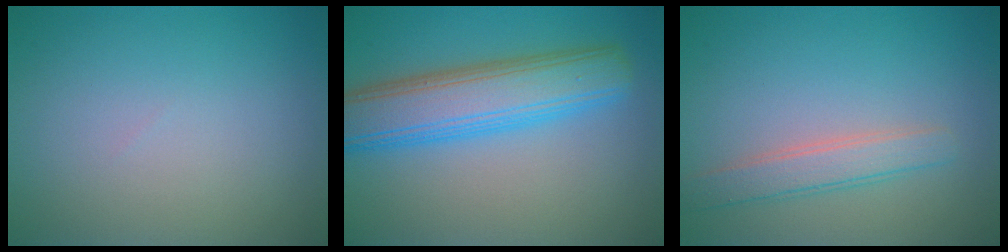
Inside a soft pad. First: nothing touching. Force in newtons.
{"total": 7.5, "press": 7.5, "slide": 0.2}
{"total": 2.6, "press": 2.6, "slide": 0.1}